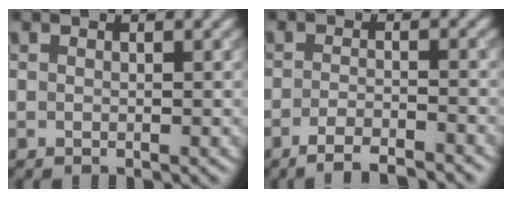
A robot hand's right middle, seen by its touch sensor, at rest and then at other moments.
{"total": 3.8, "force": [-3.0, 0.7, 2.3], "torque": [-0.032, 0.002, -0.054]}